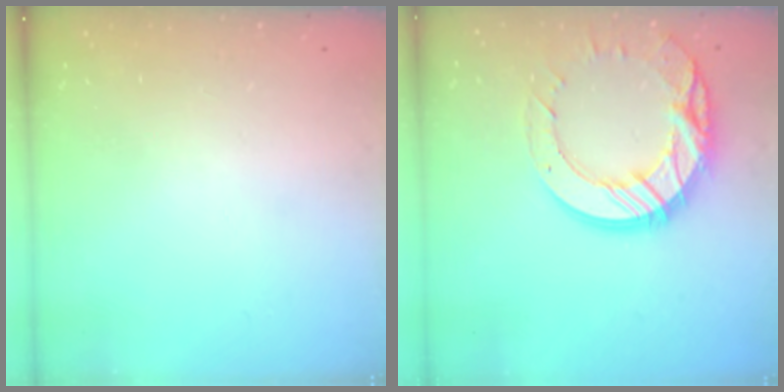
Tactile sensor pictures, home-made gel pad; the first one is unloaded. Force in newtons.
{"total": 18.4, "press": 18.3, "slide": 1.9}